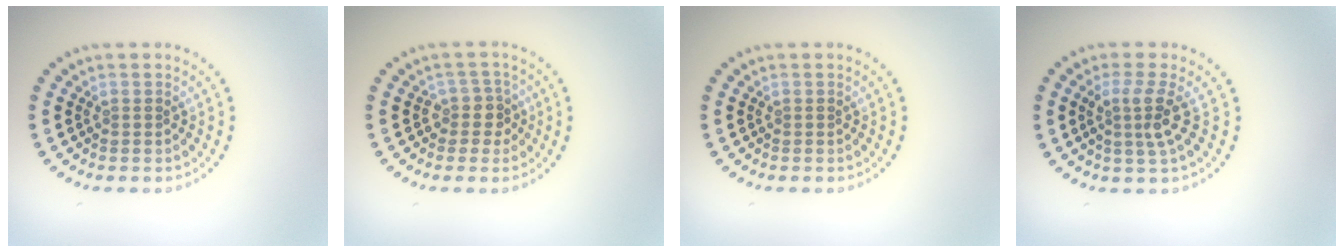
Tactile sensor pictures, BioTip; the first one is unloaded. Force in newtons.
{"total": 2.2, "press": 1.6, "slide": 1.5}
{"total": 0.0}
{"total": 2.7, "press": 2.0, "slide": 1.8}